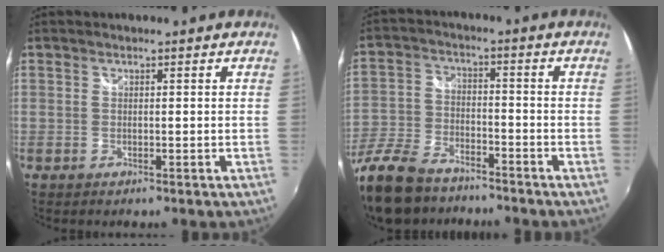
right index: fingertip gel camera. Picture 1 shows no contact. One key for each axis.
{"total": 18.4, "fx": -14.1, "fy": 7.8, "fz": 8.8, "tx": -0.219, "ty": -0.028, "tz": -0.263}